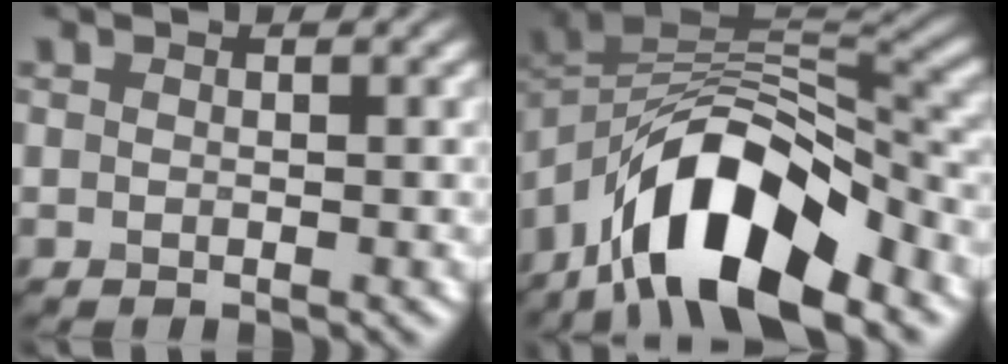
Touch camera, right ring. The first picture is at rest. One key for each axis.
{"total": 12.7, "fx": -7.1, "fy": 5.2, "fz": 9.1, "tx": -0.144, "ty": 0.009, "tz": -0.134}